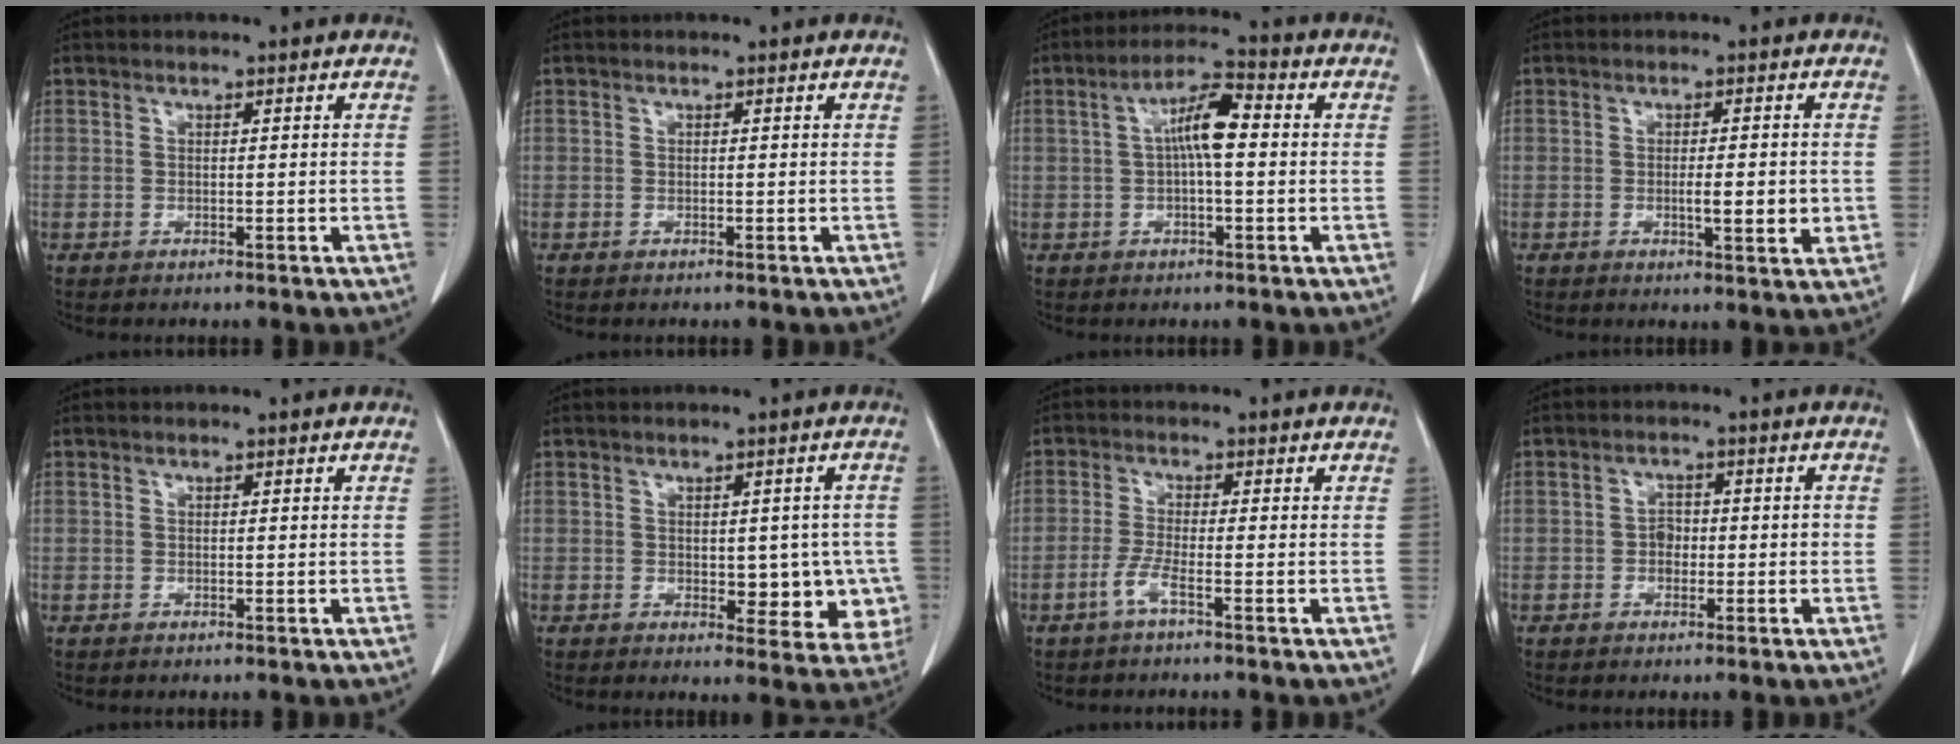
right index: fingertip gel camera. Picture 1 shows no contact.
{"total": 0.0}
{"total": 6.7, "force": [0.5, 1.4, 6.5], "torque": [-0.122, 0.021, 0.004]}
{"total": 4.7, "force": [-0.7, 0.9, 4.6], "torque": [-0.070, -0.005, -0.007]}
{"total": 0.0}
{"total": 8.2, "force": [-0.9, 4.5, 6.9], "torque": [-0.056, 0.008, -0.002]}
{"total": 2.5, "force": [-1.5, -0.5, 1.9], "torque": [-0.044, -0.003, -0.037]}
{"total": 2.3, "force": [-0.6, 1.8, 1.4], "torque": [-0.017, 0.011, -0.011]}